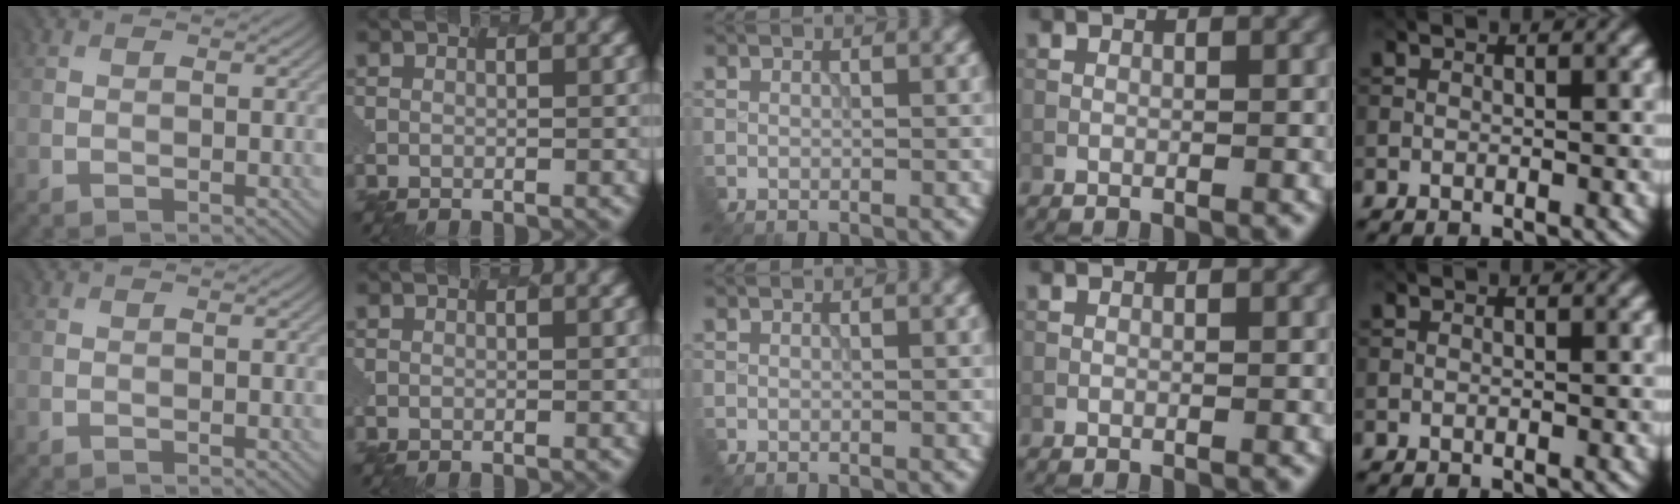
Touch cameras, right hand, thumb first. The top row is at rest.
{}